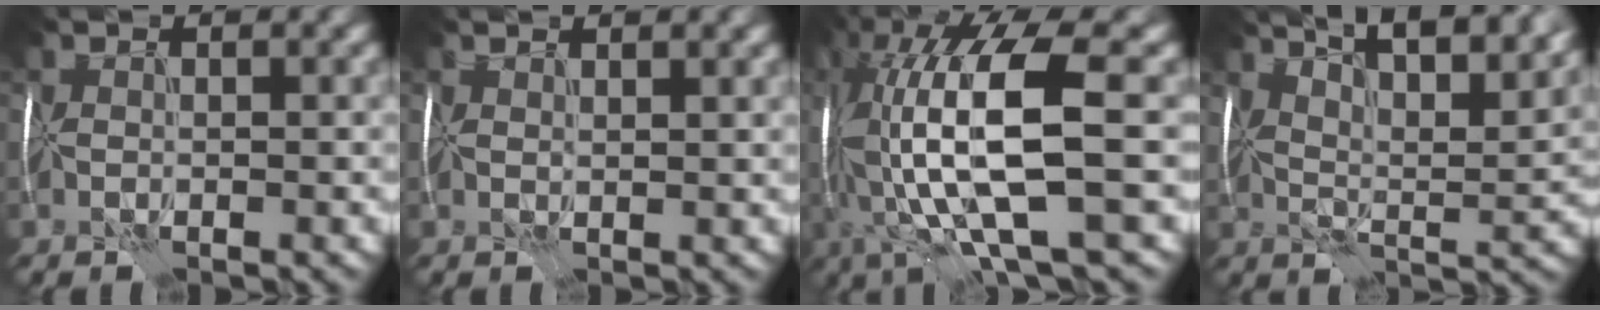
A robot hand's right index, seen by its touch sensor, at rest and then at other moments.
{"total": 2.0, "force": [1.9, 0.3, 0.7], "torque": [-0.011, 0.012, 0.012]}
{"total": 14.1, "force": [0.6, 4.5, 13.3], "torque": [-0.299, 0.001, 0.028]}
{"total": 14.2, "force": [9.9, 4.3, 9.2], "torque": [-0.134, 0.036, 0.126]}